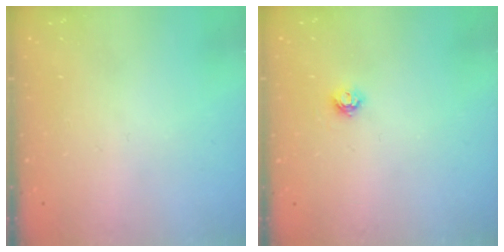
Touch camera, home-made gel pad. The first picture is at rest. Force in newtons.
{"total": 4.3, "press": 4.3, "slide": 0.6}